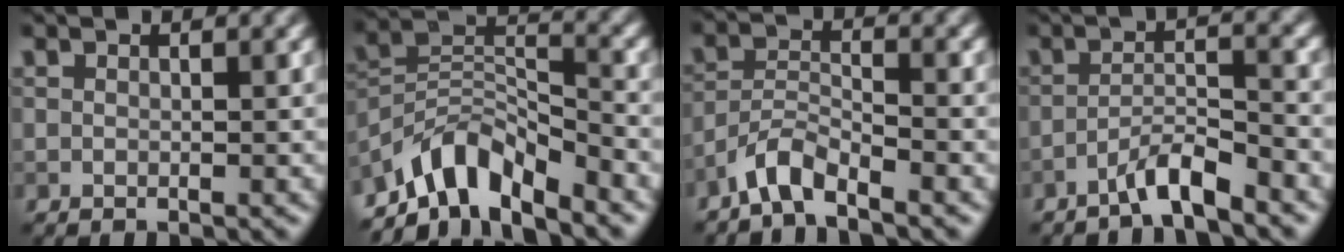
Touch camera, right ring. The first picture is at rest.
{"total": 7.2, "force": [-5.8, 2.6, 3.3], "torque": [-0.046, 0.000, -0.119]}
{"total": 3.3, "force": [-2.9, 0.6, 1.6], "torque": [-0.030, 0.008, -0.065]}
{"total": 3.7, "force": [-2.8, 0.4, 2.5], "torque": [-0.040, 0.014, -0.059]}